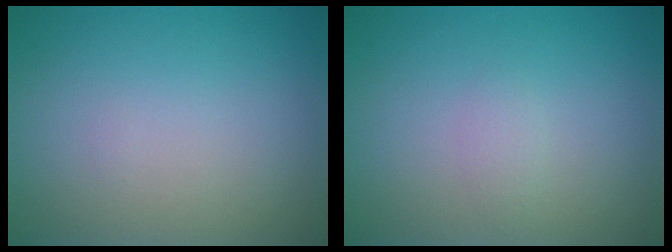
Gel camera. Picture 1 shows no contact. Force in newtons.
{"total": 0.8, "press": 0.8, "slide": 0.1}